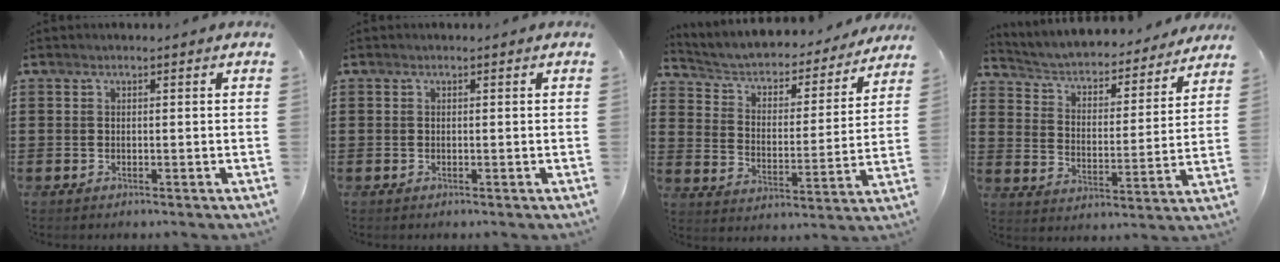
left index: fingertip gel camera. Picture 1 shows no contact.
{"total": 0.0}
{"total": 3.5, "force": [2.9, 1.5, 1.0], "torque": [-0.040, -0.025, 0.039]}
{"total": 3.7, "force": [3.5, 0.8, 1.0], "torque": [-0.040, -0.032, 0.051]}